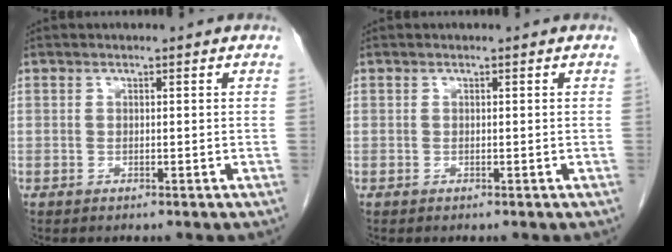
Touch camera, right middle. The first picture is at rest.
{"total": 0.0}